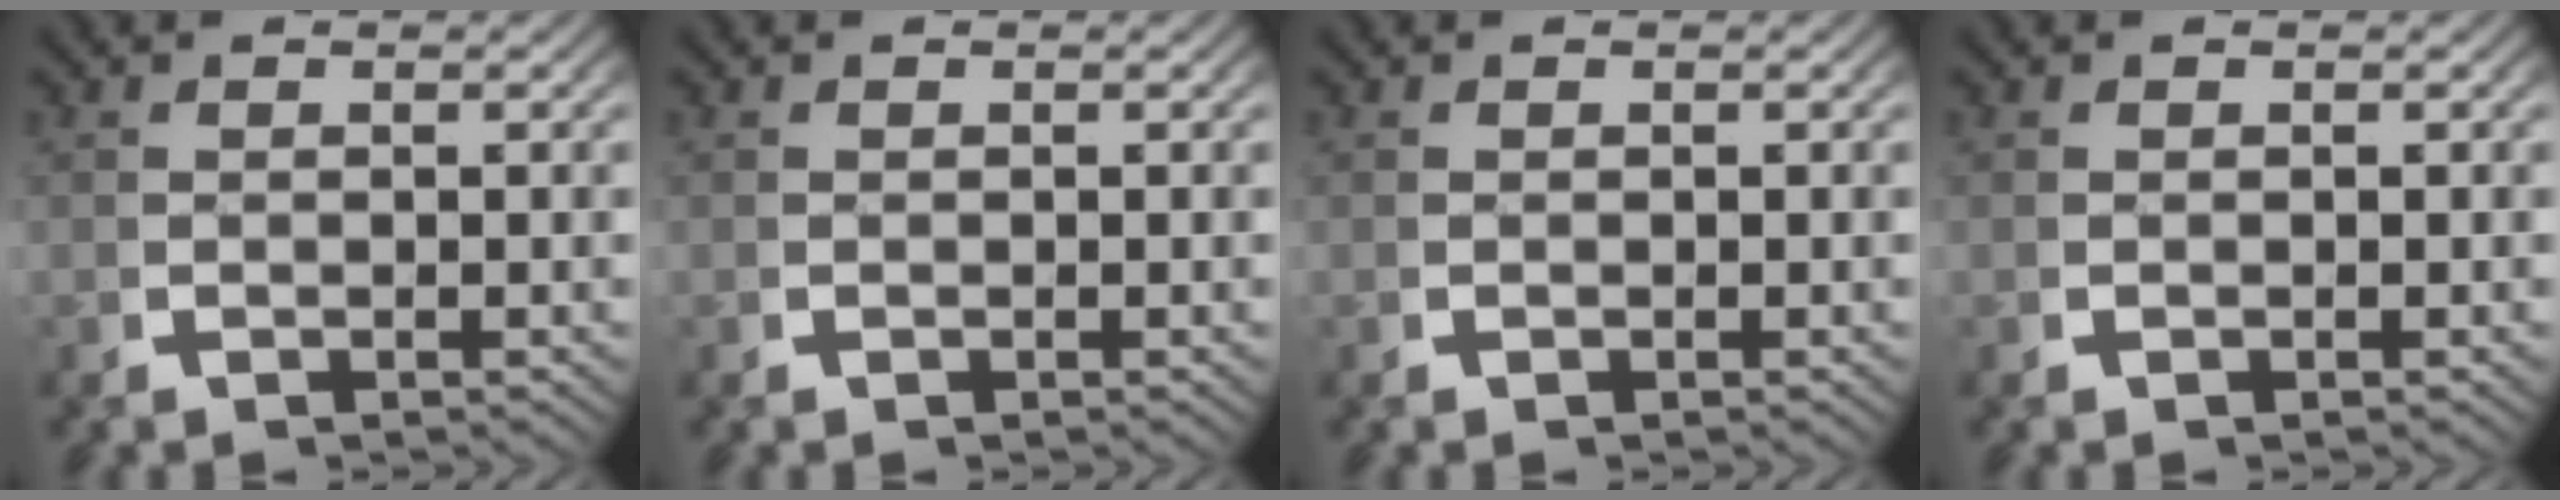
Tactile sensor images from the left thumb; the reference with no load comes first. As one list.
[{"total": 0.0}, {"total": 0.0}, {"total": 0.0}]